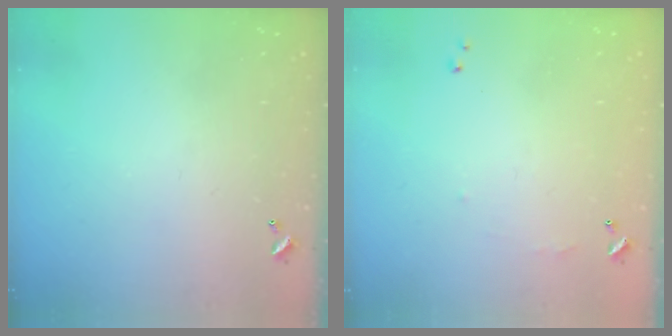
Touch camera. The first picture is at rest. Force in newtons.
{"total": 5.2, "press": 5.1, "slide": 0.6}